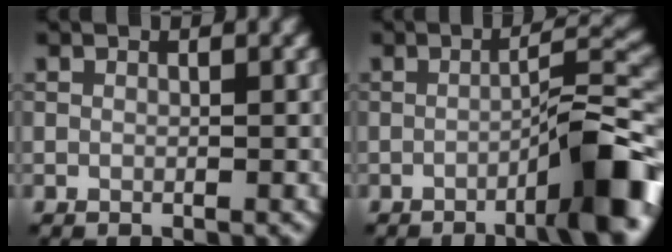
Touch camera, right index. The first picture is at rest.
{"total": 7.6, "force": [-3.8, 1.0, 6.5], "torque": [-0.083, 0.022, -0.064]}